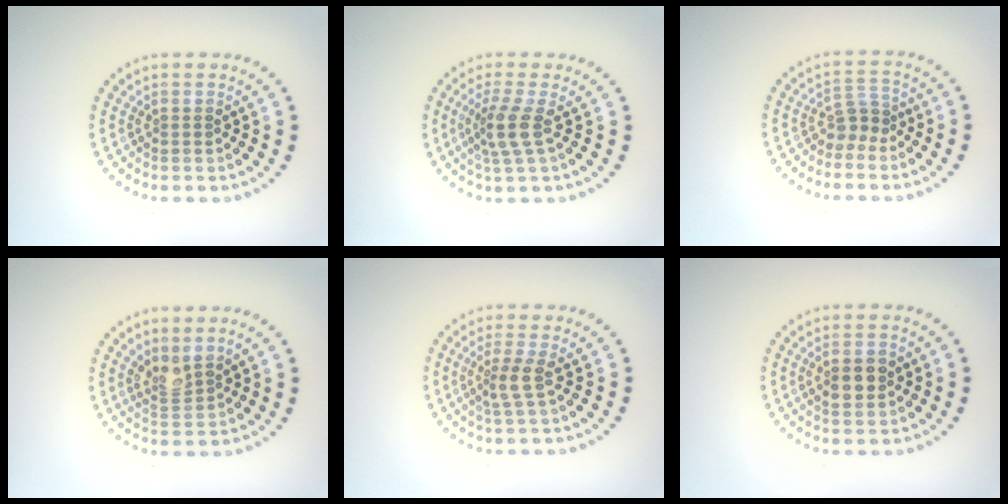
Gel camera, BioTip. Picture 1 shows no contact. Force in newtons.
{"total": 2.8, "press": 2.1, "slide": 1.8}
{"total": 2.0, "press": 1.5, "slide": 1.3}
{"total": 2.1, "press": 1.6, "slide": 1.4}
{"total": 2.1, "press": 1.6, "slide": 1.4}
{"total": 2.8, "press": 2.7, "slide": 0.2}